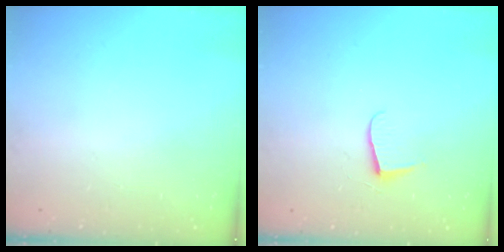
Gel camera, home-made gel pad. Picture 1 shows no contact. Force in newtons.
{"total": 5.5, "press": 5.5, "slide": 0.6}